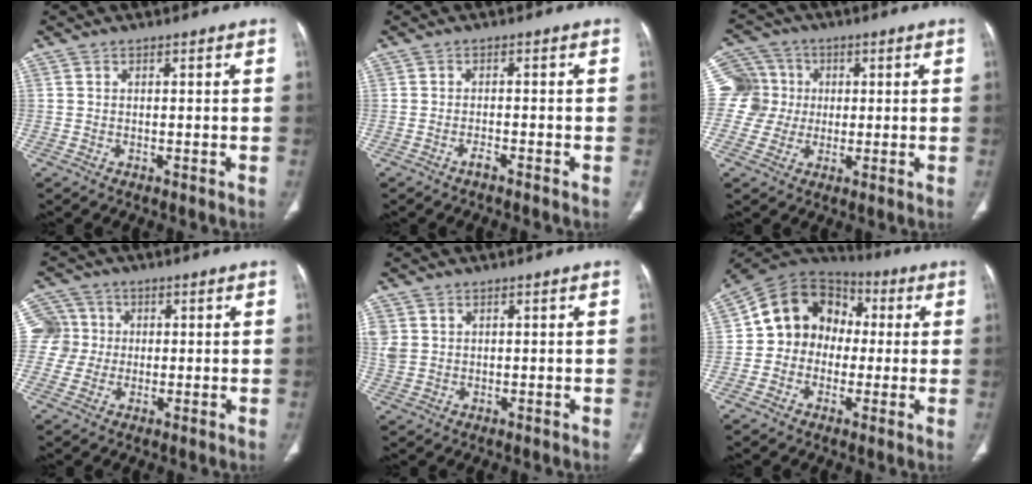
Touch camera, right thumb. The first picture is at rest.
{"total": 1.5, "force": [-1.2, 0.1, 0.9], "torque": [-0.021, 0.008, -0.022]}
{"total": 10.1, "force": [0.7, 9.9, 1.5], "torque": [-0.008, 0.028, 0.014]}
{"total": 7.6, "force": [0.5, 7.6, 0.6], "torque": [0.012, 0.021, 0.008]}
{"total": 5.2, "force": [1.4, 4.5, 2.1], "torque": [-0.057, 0.001, 0.038]}
{"total": 14.1, "force": [0.5, 12.1, 7.2], "torque": [-0.081, 0.037, -0.004]}